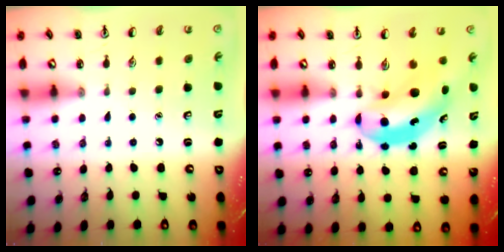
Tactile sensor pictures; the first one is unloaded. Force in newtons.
{"total": 6.7, "press": 6.5, "slide": 1.4}